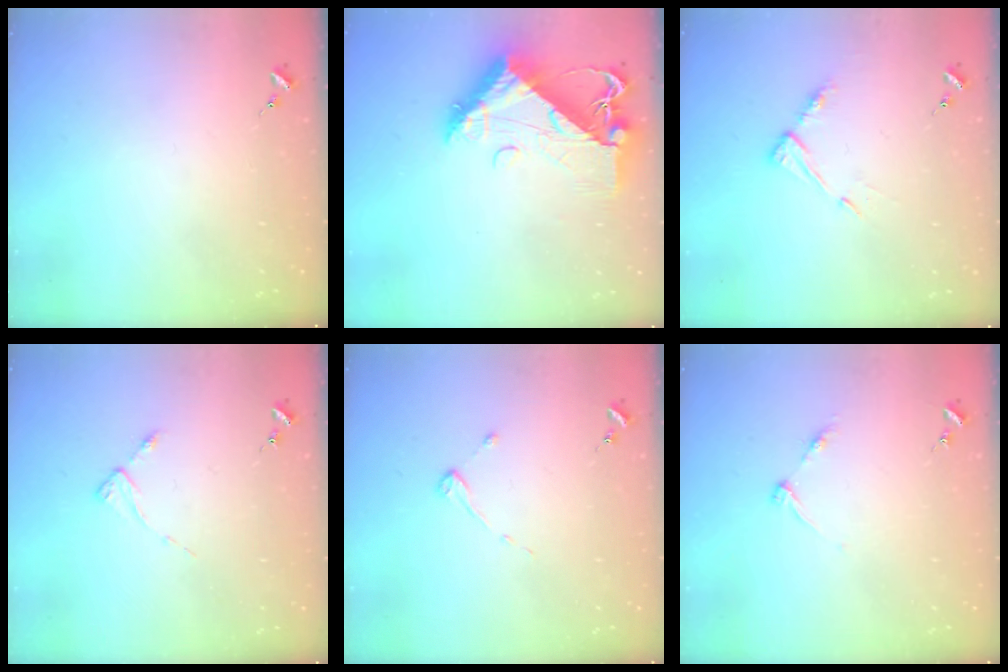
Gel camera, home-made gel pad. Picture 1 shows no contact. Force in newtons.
{"total": 13.2, "press": 13.2, "slide": 1.4}
{"total": 6.8, "press": 6.8, "slide": 0.5}
{"total": 2.9, "press": 2.8, "slide": 0.4}
{"total": 2.7, "press": 2.7, "slide": 0.3}
{"total": 4.6, "press": 4.6, "slide": 0.5}